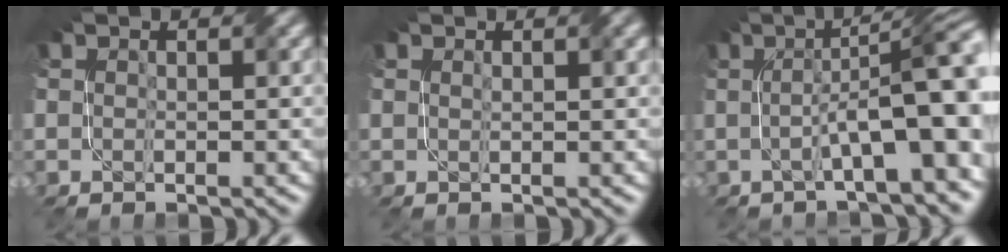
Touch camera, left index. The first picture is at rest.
{"total": 0.6, "force": [0.4, -0.1, 0.5], "torque": [-0.008, 0.003, 0.005]}
{"total": 9.3, "force": [-0.8, 2.0, 9.1], "torque": [-0.129, 0.021, -0.017]}